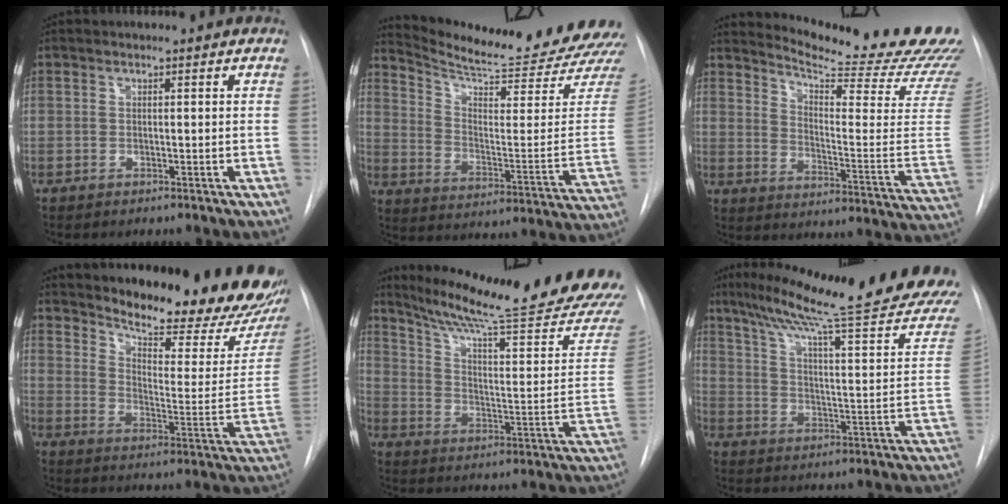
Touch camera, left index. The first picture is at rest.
{"total": 23.0, "force": [22.0, -0.5, 6.5], "torque": [-0.113, -0.126, 0.292]}
{"total": 24.1, "force": [22.1, 0.8, 9.7], "torque": [-0.147, -0.135, 0.269]}
{"total": 23.8, "force": [20.4, 4.2, 11.5], "torque": [-0.171, -0.081, 0.258]}
{"total": 23.8, "force": [21.1, -1.2, 11.0], "torque": [-0.175, -0.092, 0.292]}
{"total": 28.7, "force": [23.8, 1.0, 16.1], "torque": [-0.242, -0.053, 0.317]}